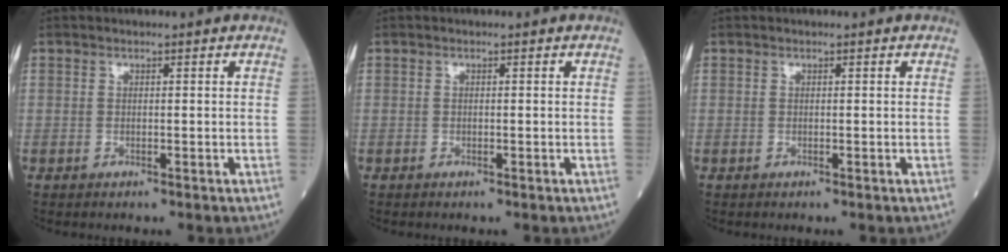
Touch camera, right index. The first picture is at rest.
{"total": 0.0}
{"total": 0.0}